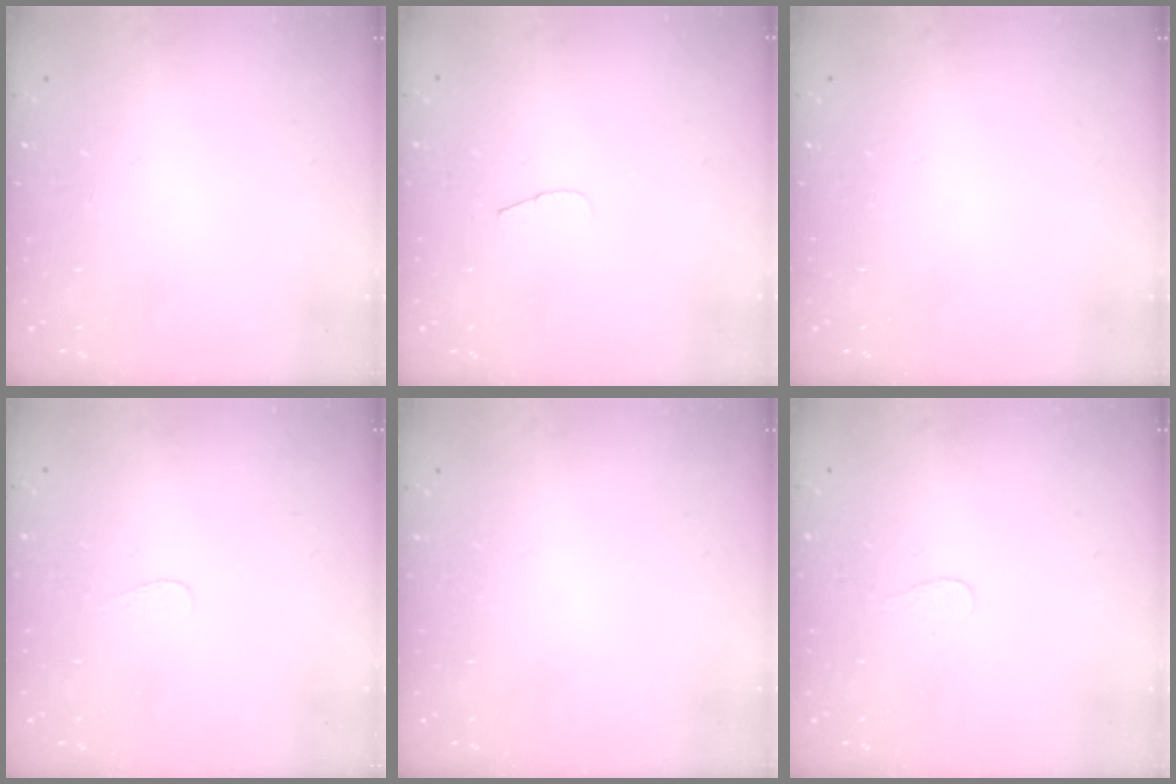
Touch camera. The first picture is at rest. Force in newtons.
{"total": 3.7, "press": 3.7, "slide": 0.4}
{"total": 0.0}
{"total": 3.5, "press": 3.5, "slide": 0.3}
{"total": 0.0}
{"total": 2.7, "press": 2.7, "slide": 0.3}